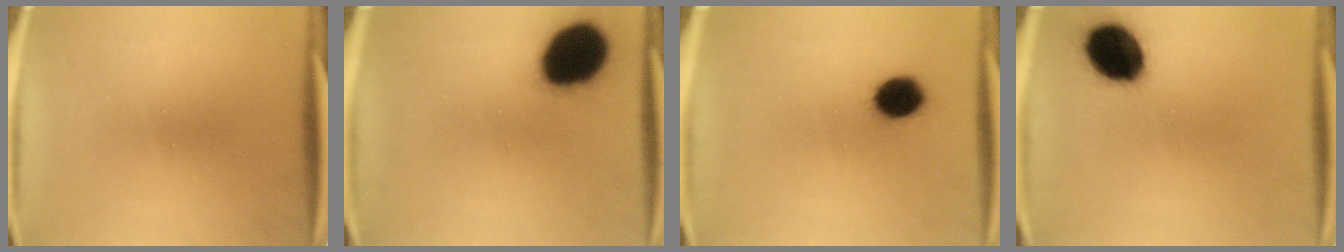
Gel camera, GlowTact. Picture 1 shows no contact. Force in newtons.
{"total": 19.6}
{"total": 8.3}
{"total": 13.9}